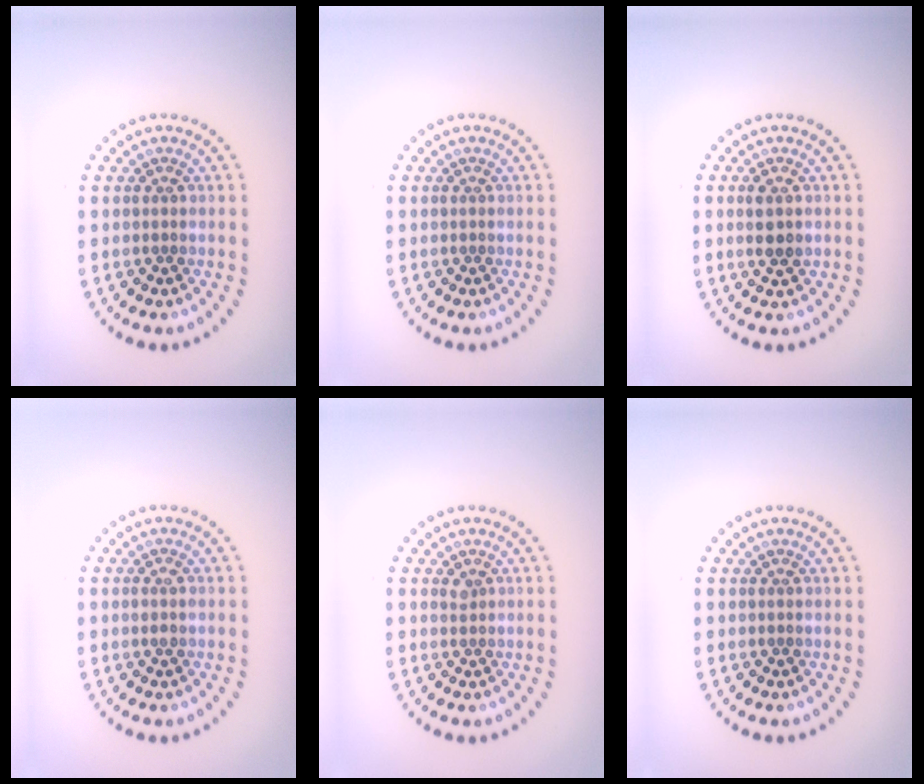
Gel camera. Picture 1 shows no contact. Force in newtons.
{"total": 0.0}
{"total": 1.7, "press": 1.7, "slide": 0.3}
{"total": 0.9, "press": 0.8, "slide": 0.4}
{"total": 0.7, "press": 0.5, "slide": 0.5}
{"total": 0.0}